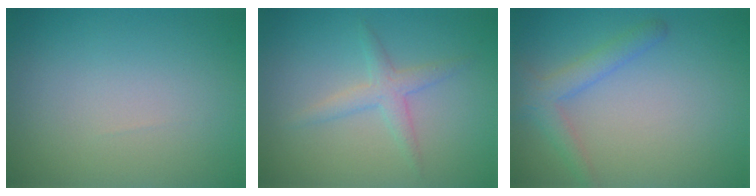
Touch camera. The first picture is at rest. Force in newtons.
{"total": 2.1, "press": 2.1, "slide": 0.1}
{"total": 2.5, "press": 2.5, "slide": 0.2}